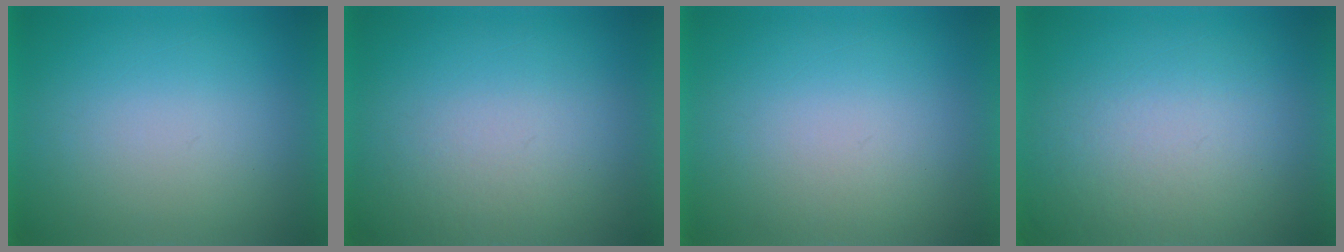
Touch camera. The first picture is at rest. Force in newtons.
{"total": 3.4}
{"total": 1.0}
{"total": 4.2}